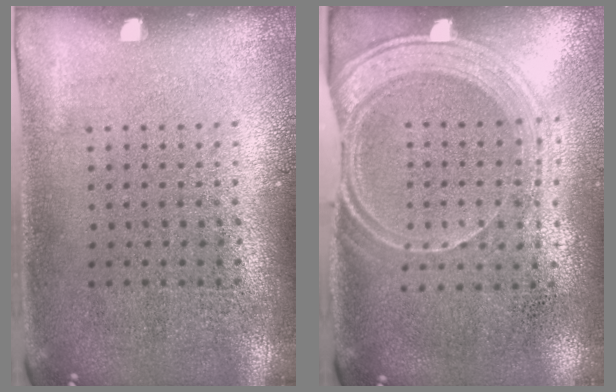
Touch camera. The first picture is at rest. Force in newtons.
{"total": 1.8, "press": 1.5, "slide": 0.9}